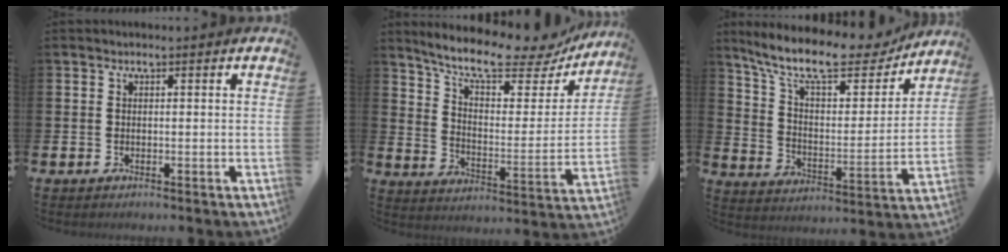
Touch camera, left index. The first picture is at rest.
{"total": 11.2, "force": [9.9, 2.4, 4.8], "torque": [-0.110, -0.071, 0.164]}
{"total": 12.1, "force": [10.4, 3.2, 5.1], "torque": [-0.127, -0.066, 0.177]}